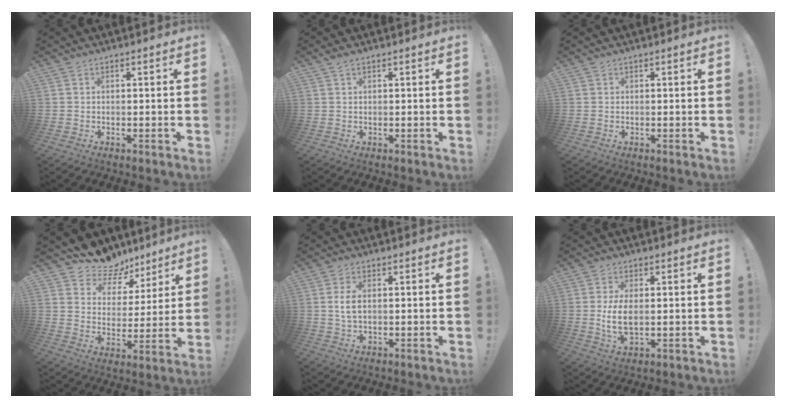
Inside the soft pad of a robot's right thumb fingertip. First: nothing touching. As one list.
[{"total": 1.0, "force": [0.8, 0.1, 0.7], "torque": [-0.017, 0.001, 0.014]}, {"total": 0.0}, {"total": 10.5, "force": [9.1, 4.9, 1.5], "torque": [-0.028, -0.082, 0.170]}, {"total": 3.9, "force": [0.4, 1.9, 3.4], "torque": [-0.058, -0.003, 0.004]}, {"total": 7.0, "force": [0.2, 3.5, 6.0], "torque": [-0.111, -0.013, -0.001]}]